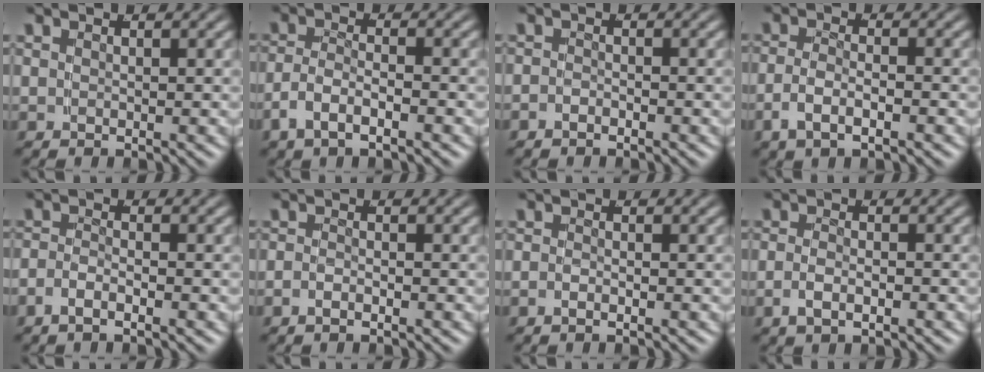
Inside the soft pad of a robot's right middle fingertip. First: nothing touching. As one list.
[{"total": 3.1, "force": [-1.6, 1.6, 2.2], "torque": [-0.049, -0.009, -0.028]}, {"total": 1.2, "force": [-1.1, 0.6, 0.2], "torque": [-0.006, -0.007, -0.019]}, {"total": 2.8, "force": [-1.4, 1.1, 2.1], "torque": [-0.046, -0.007, -0.024]}, {"total": 1.9, "force": [-1.4, 0.5, 1.3], "torque": [-0.028, -0.004, -0.026]}, {"total": 1.1, "force": [-0.9, 0.3, 0.6], "torque": [-0.015, -0.004, -0.018]}, {"total": 0.9, "force": [-0.7, 0.0, 0.5], "torque": [-0.012, -0.003, -0.015]}, {"total": 2.0, "force": [-1.1, 0.7, 1.5], "torque": [-0.032, -0.005, -0.019]}]